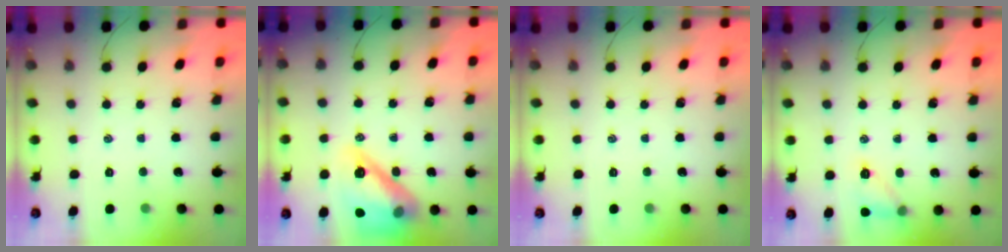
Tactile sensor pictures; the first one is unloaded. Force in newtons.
{"total": 21.6, "press": 21.2, "slide": 4.3}
{"total": 0.0}
{"total": 8.5, "press": 8.5, "slide": 0.9}